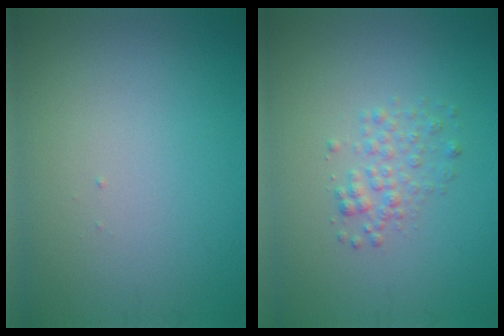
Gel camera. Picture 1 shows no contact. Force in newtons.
{"total": 1.8, "press": 1.8, "slide": 0.1}